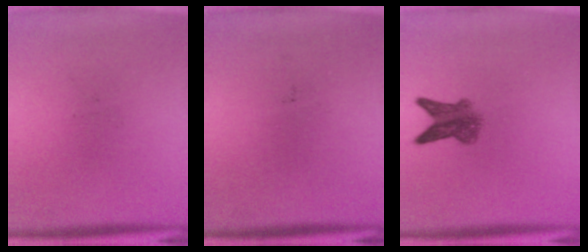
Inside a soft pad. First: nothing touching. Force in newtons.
{"total": 0.0}
{"total": 5.0}